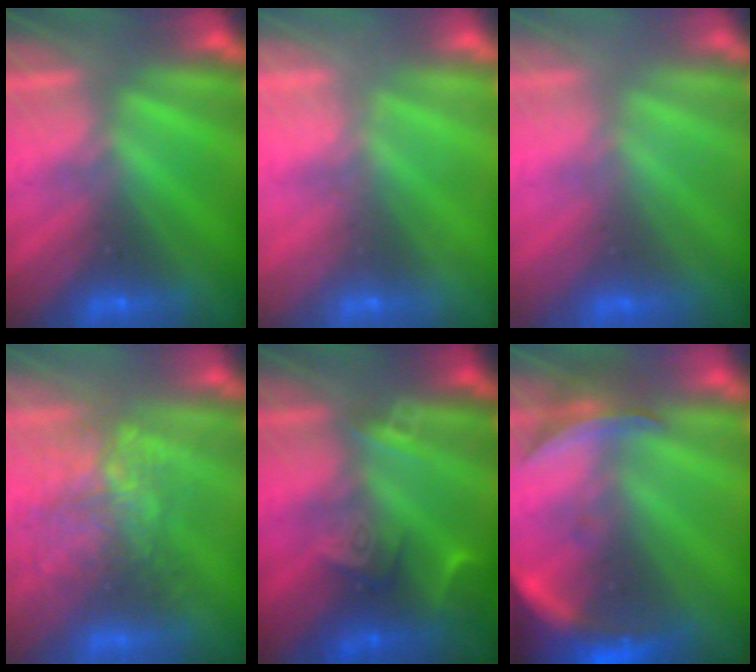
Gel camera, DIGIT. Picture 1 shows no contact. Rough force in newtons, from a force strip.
{"total": 2.0}
{"total": 2.8}
{"total": 3.5}
{"total": 2.4}
{"total": 9.1}